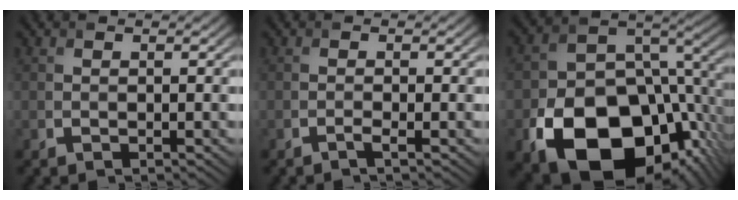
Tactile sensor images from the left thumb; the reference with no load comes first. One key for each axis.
{"total": 0.9, "fx": -0.6, "fy": 0.0, "fz": 0.7, "tx": -0.013, "ty": 0.001, "tz": -0.014}
{"total": 18.8, "fx": -7.3, "fy": 13.1, "fz": 11.4, "tx": -0.205, "ty": -0.052, "tz": -0.100}